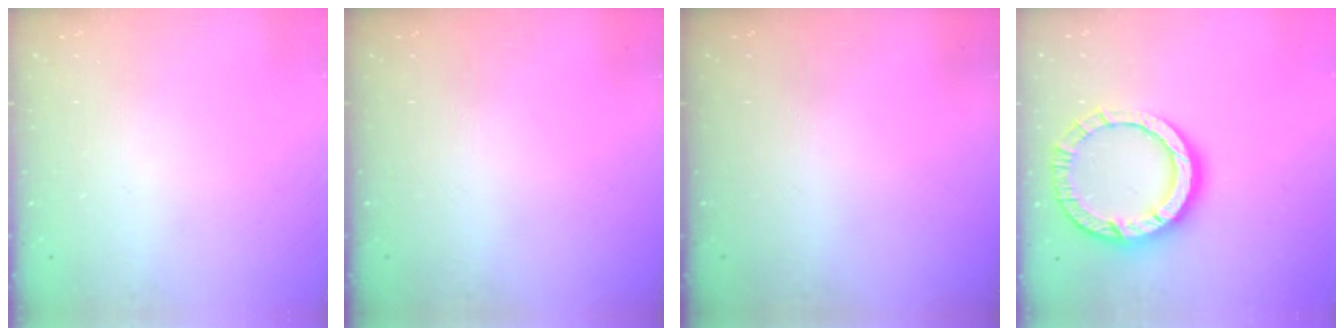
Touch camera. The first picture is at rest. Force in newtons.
{"total": 0.0}
{"total": 0.0}
{"total": 15.0, "press": 14.9, "slide": 1.9}